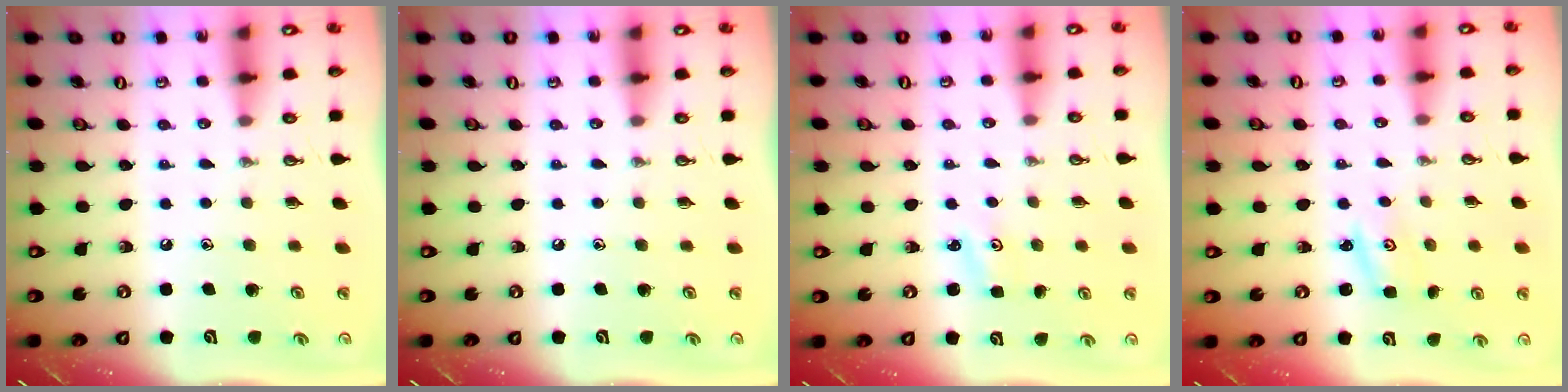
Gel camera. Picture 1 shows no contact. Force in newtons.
{"total": 0.0}
{"total": 2.0, "press": 2.0, "slide": 0.3}
{"total": 2.0, "press": 2.0, "slide": 0.2}